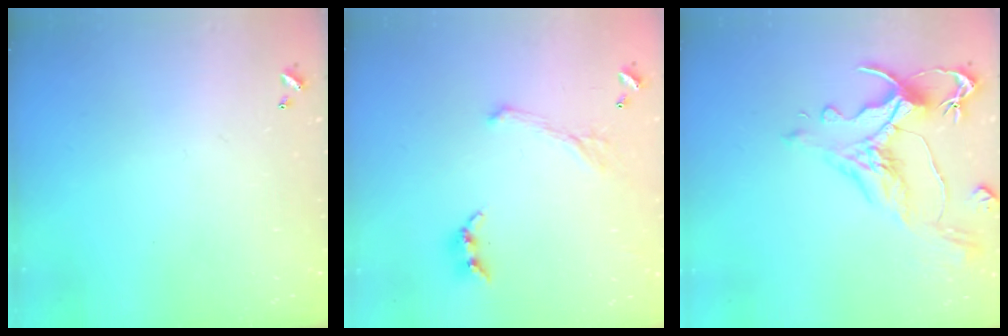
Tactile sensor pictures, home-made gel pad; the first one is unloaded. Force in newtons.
{"total": 2.1, "press": 2.0, "slide": 0.7}
{"total": 1.5, "press": 0.3, "slide": 1.5}